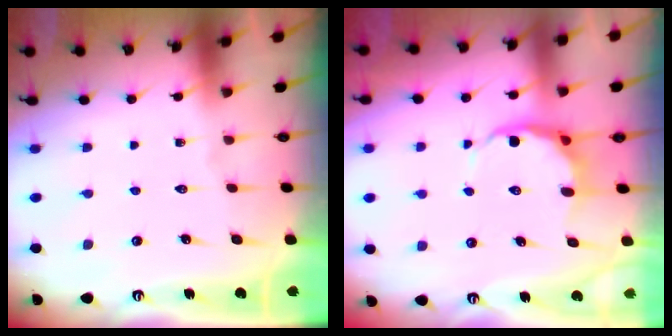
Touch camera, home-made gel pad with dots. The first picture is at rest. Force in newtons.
{"total": 6.8, "press": 6.5, "slide": 2.2}